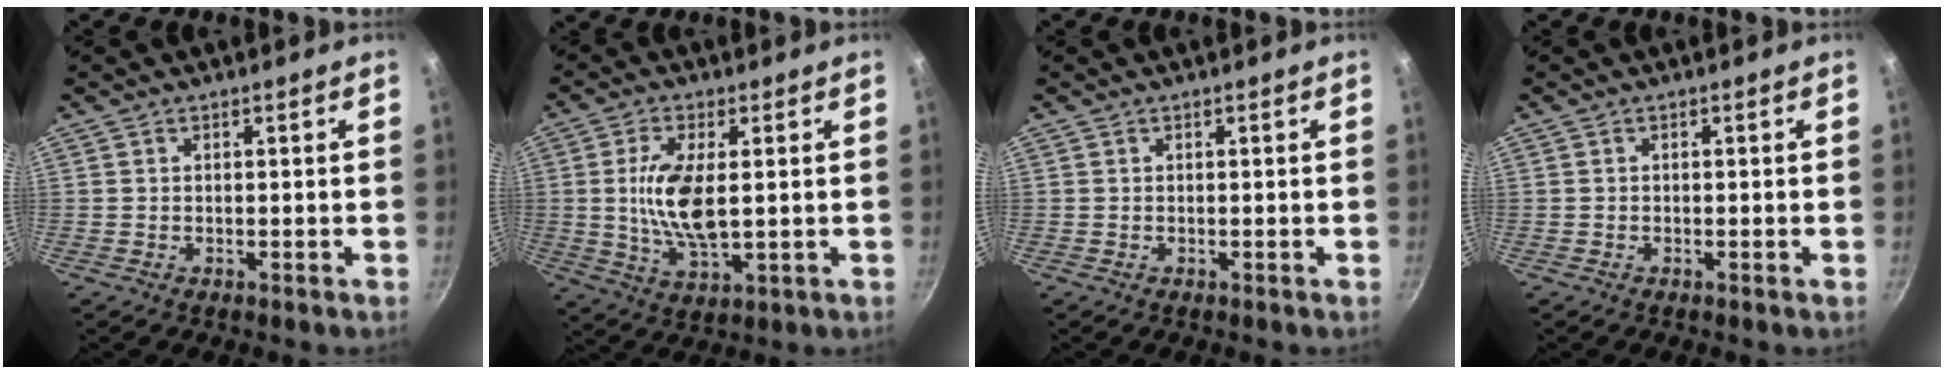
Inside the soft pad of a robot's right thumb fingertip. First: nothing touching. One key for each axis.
{"total": 10.6, "fx": 0.9, "fy": 4.5, "fz": 9.6, "tx": -0.186, "ty": -0.009, "tz": 0.021}
{"total": 0.0}
{"total": 0.0}